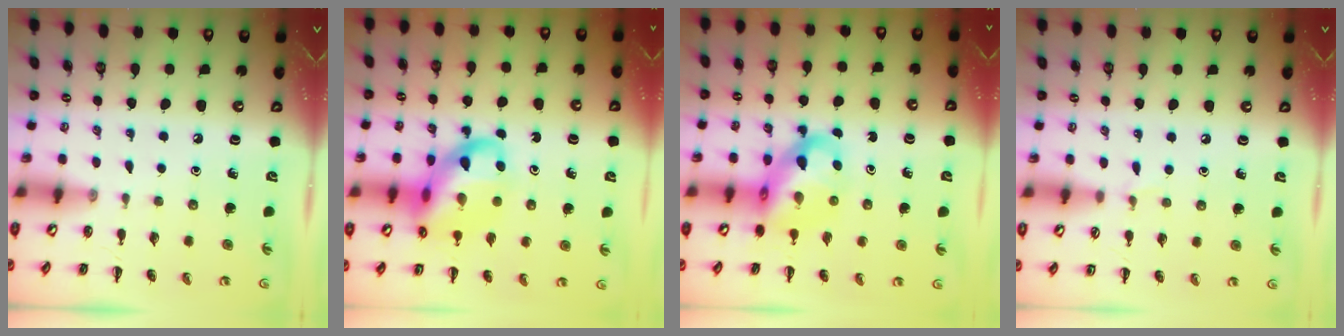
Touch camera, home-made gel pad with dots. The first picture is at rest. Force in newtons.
{"total": 16.0, "press": 15.6, "slide": 3.5}
{"total": 12.5, "press": 12.1, "slide": 3.0}
{"total": 3.5, "press": 3.3, "slide": 1.2}